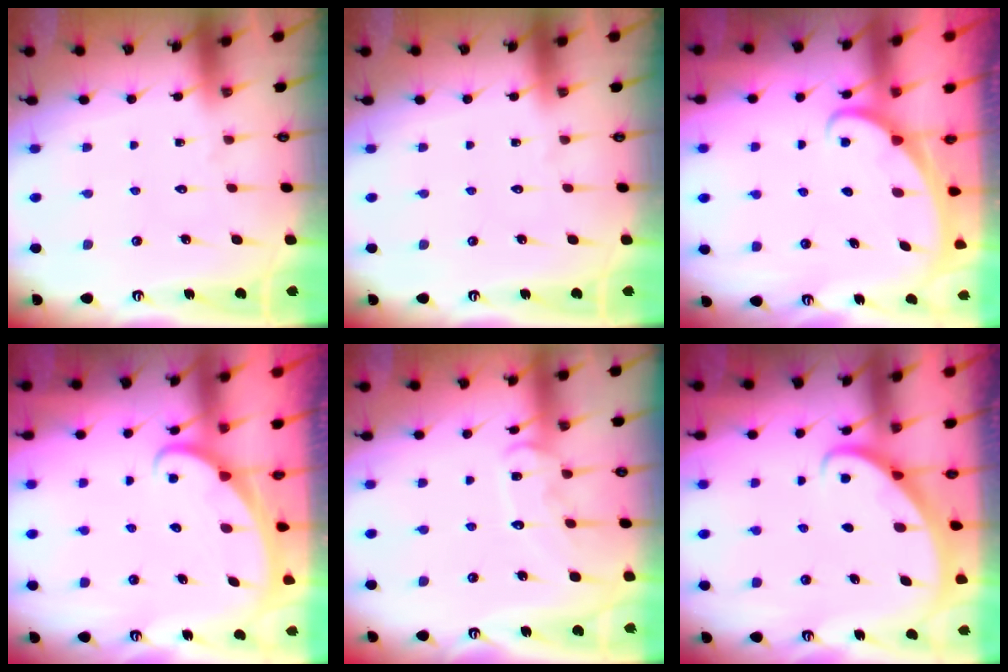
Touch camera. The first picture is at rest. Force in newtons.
{"total": 0.0}
{"total": 1.8, "press": 1.7, "slide": 0.1}
{"total": 2.1, "press": 2.1, "slide": 0.2}
{"total": 10.7, "press": 10.7, "slide": 0.9}
{"total": 2.9, "press": 2.9, "slide": 0.2}